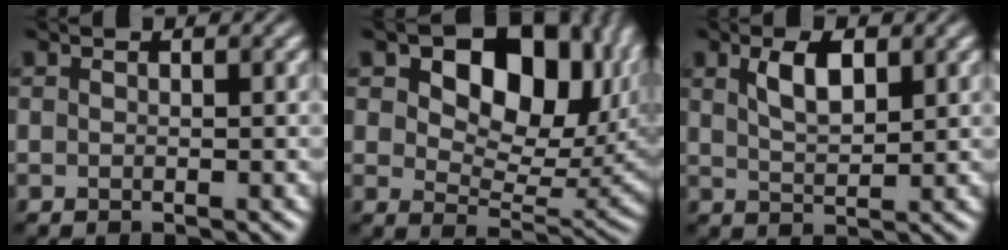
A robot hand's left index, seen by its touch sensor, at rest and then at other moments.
{"total": 13.4, "force": [5.6, 7.6, 9.4], "torque": [-0.136, 0.005, 0.081]}
{"total": 3.2, "force": [1.5, 1.3, 2.5], "torque": [-0.051, 0.002, 0.031]}